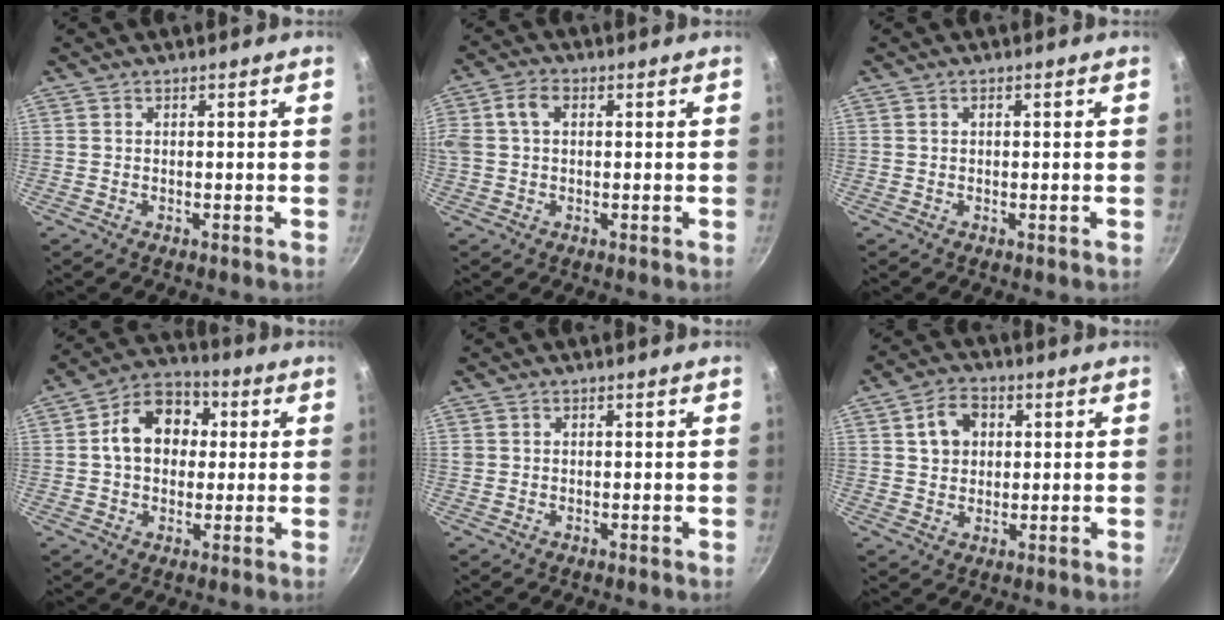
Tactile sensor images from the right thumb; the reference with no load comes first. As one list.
[{"total": 6.3, "force": [1.1, 4.1, 4.6], "torque": [-0.095, 0.018, 0.015]}, {"total": 0.5, "force": [0.0, 0.2, 0.5], "torque": [-0.012, 0.002, 0.000]}, {"total": 12.1, "force": [1.6, 9.2, 7.6], "torque": [-0.083, 0.024, 0.008]}, {"total": 0.5, "force": [0.1, 0.5, 0.1], "torque": [-0.001, 0.003, 0.001]}, {"total": 6.6, "force": [1.8, 5.2, 3.7], "torque": [-0.040, 0.007, 0.026]}]